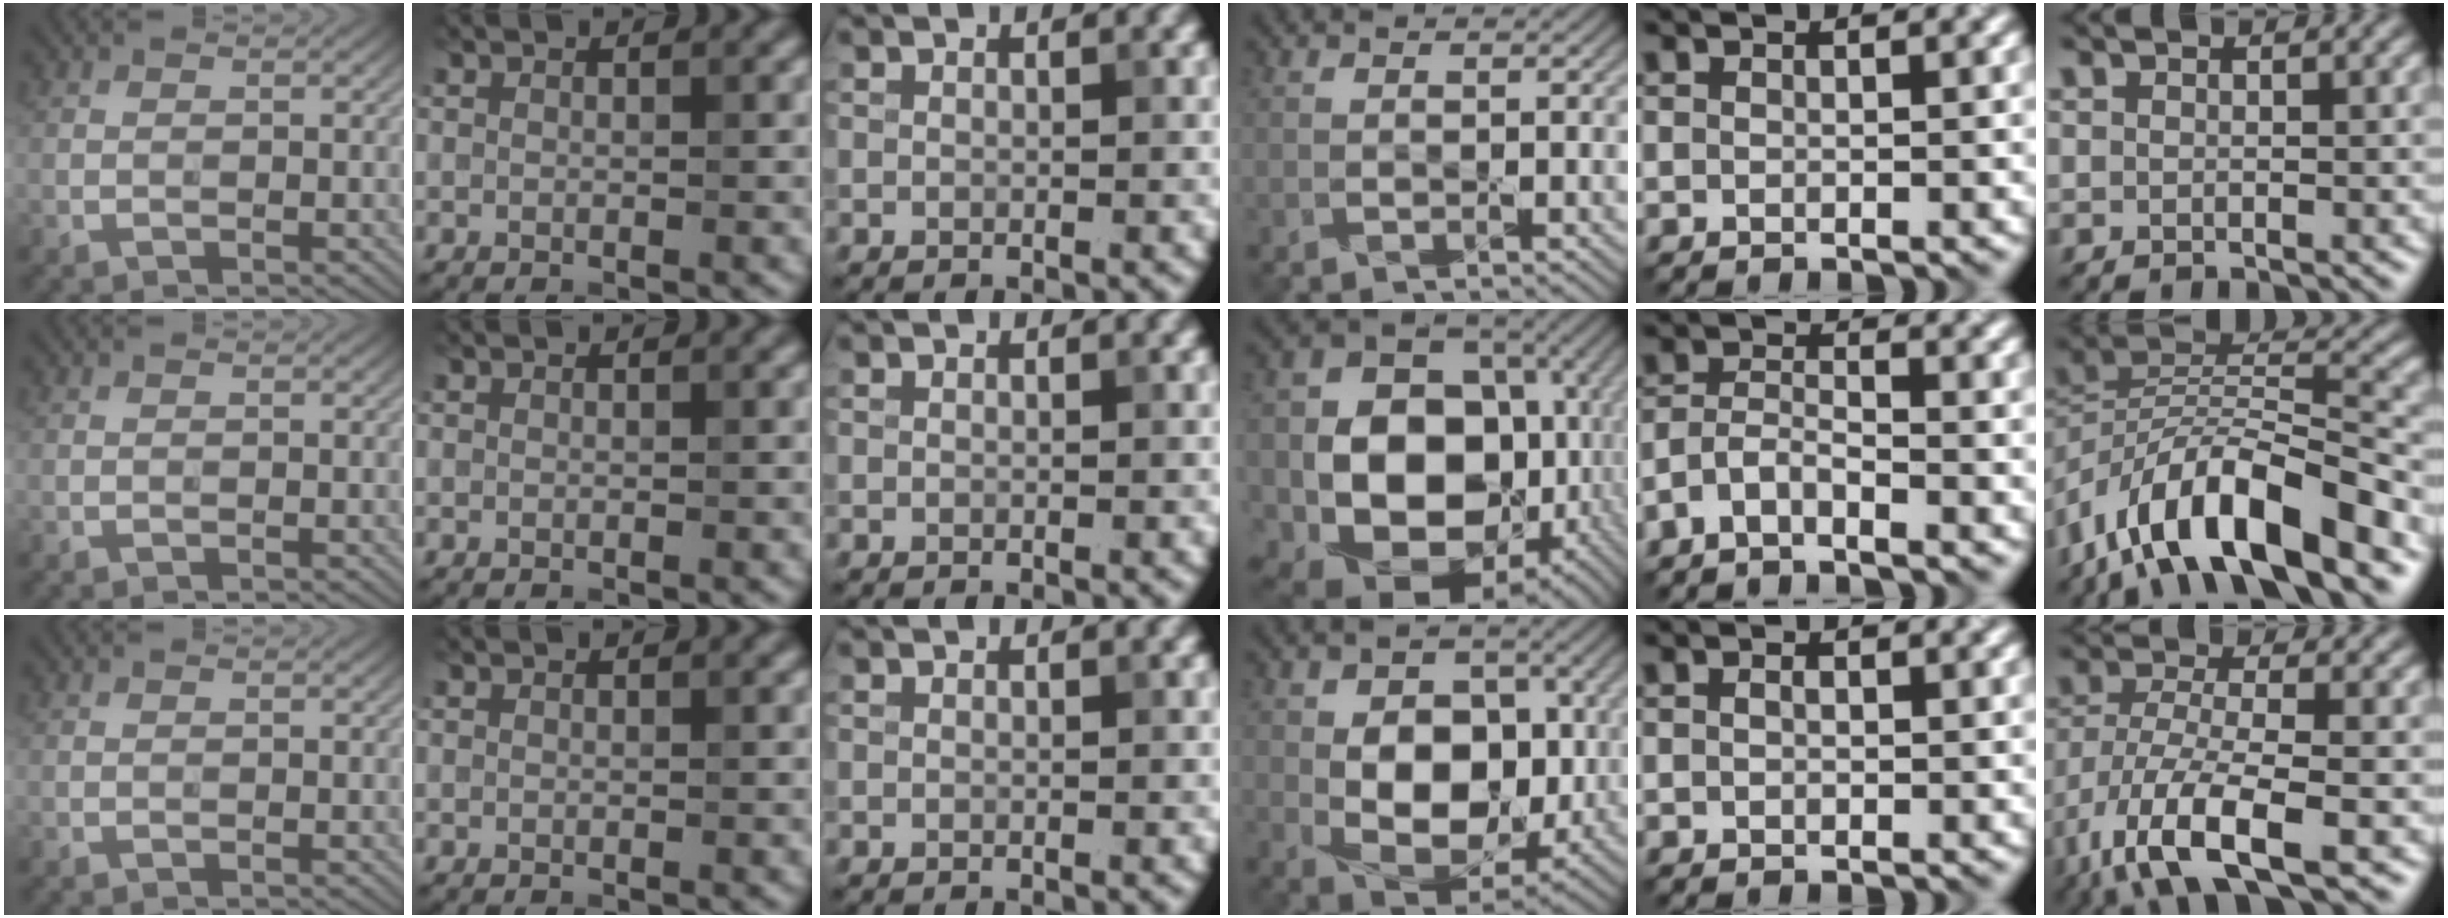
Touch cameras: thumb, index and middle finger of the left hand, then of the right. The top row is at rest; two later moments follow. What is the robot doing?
{"motion": "wipe", "object": "phone"}